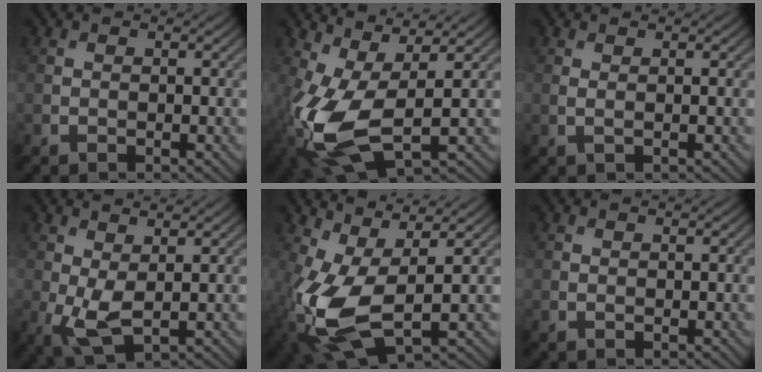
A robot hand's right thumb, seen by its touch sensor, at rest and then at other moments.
{"total": 11.4, "force": [-1.4, 5.1, 10.2], "torque": [-0.253, -0.010, -0.024]}
{"total": 0.8, "force": [0.4, 0.1, 0.7], "torque": [-0.020, 0.002, 0.007]}
{"total": 4.5, "force": [0.0, 2.0, 4.1], "torque": [-0.105, -0.007, 0.004]}
{"total": 10.4, "force": [-1.0, 4.5, 9.3], "torque": [-0.228, -0.007, -0.022]}
{"total": 0.0}